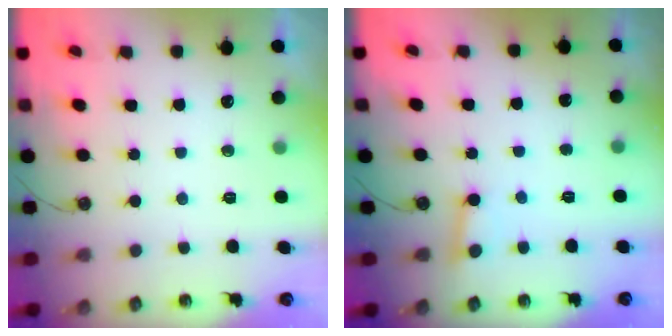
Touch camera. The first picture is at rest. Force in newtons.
{"total": 2.6, "press": 2.5, "slide": 0.8}